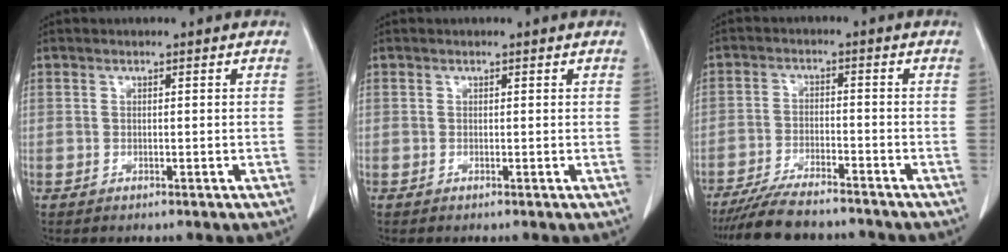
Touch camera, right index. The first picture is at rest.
{"total": 0.0}
{"total": 10.5, "force": [-9.5, 1.8, 4.2], "torque": [-0.069, -0.012, -0.153]}